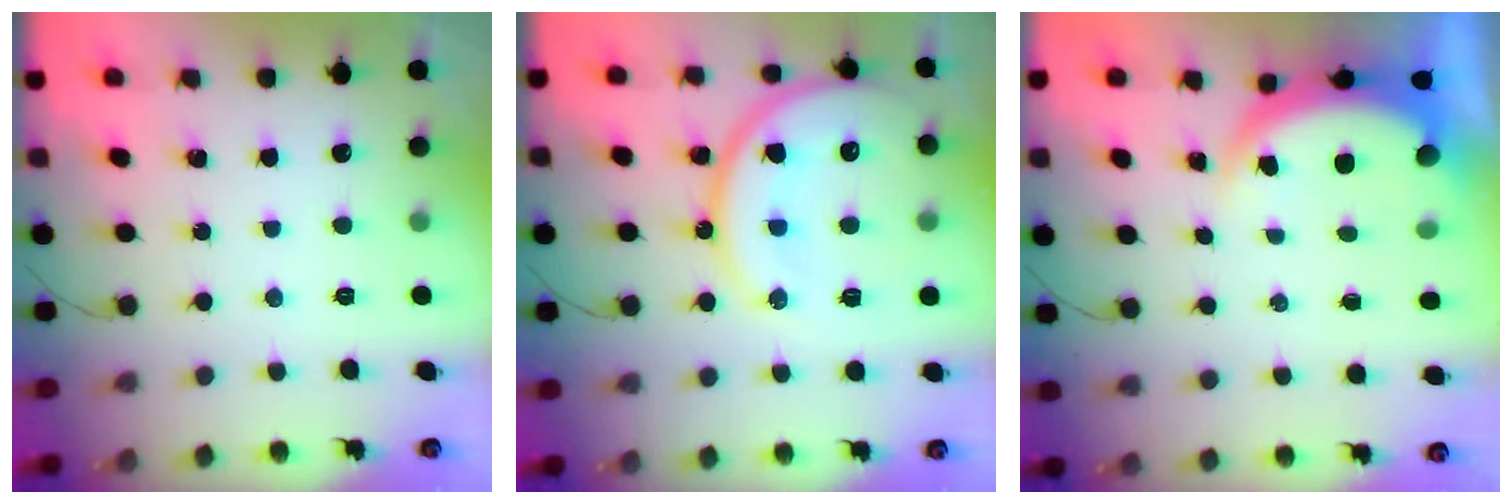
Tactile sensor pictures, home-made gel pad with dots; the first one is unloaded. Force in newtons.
{"total": 20.5, "press": 20.5, "slide": 1.8}
{"total": 5.2, "press": 5.2, "slide": 0.5}